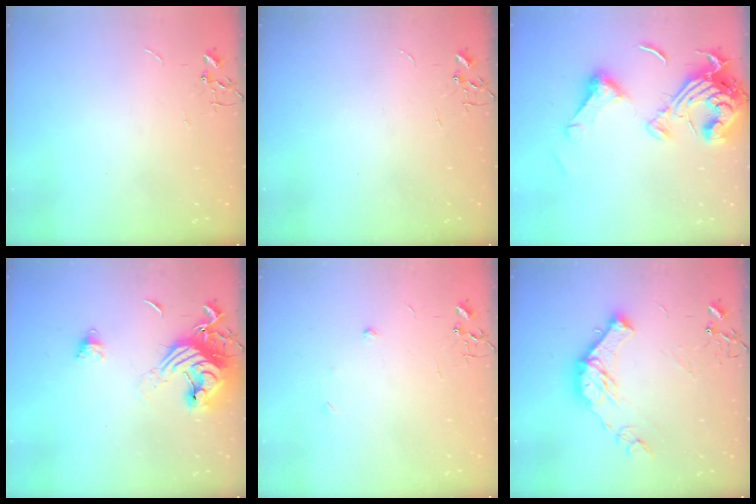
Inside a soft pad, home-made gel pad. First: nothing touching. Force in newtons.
{"total": 0.0}
{"total": 17.7, "press": 17.6, "slide": 1.7}
{"total": 14.8, "press": 14.7, "slide": 1.7}
{"total": 4.8, "press": 4.8, "slide": 0.6}
{"total": 16.6, "press": 16.6, "slide": 1.3}